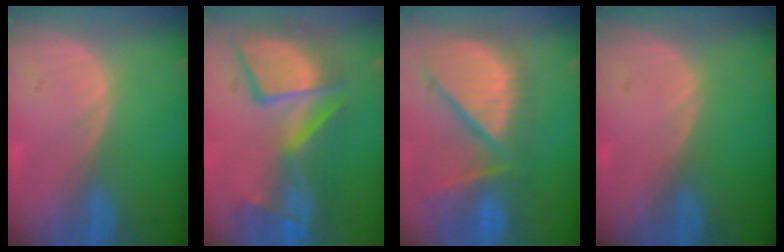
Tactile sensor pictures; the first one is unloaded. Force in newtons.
{"total": 12.5, "press": 11.3, "slide": 5.3}
{"total": 12.5, "press": 10.7, "slide": 6.5}
{"total": 0.0}